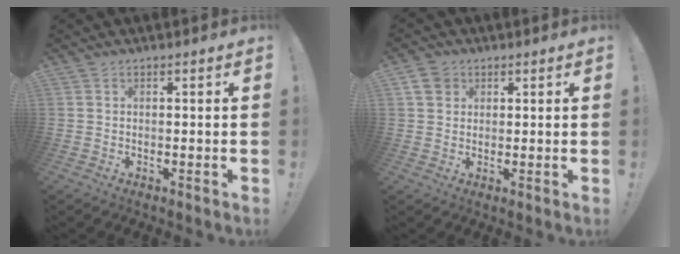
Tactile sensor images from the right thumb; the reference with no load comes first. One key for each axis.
{"total": 4.6, "fx": 2.3, "fy": 3.6, "fz": 1.6, "tx": -0.028, "ty": -0.005, "tz": 0.045}